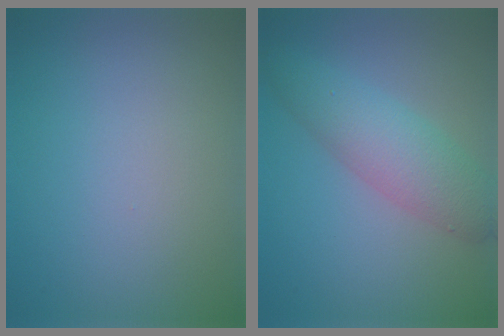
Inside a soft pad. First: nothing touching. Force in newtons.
{"total": 4.9, "press": 4.9, "slide": 0.1}